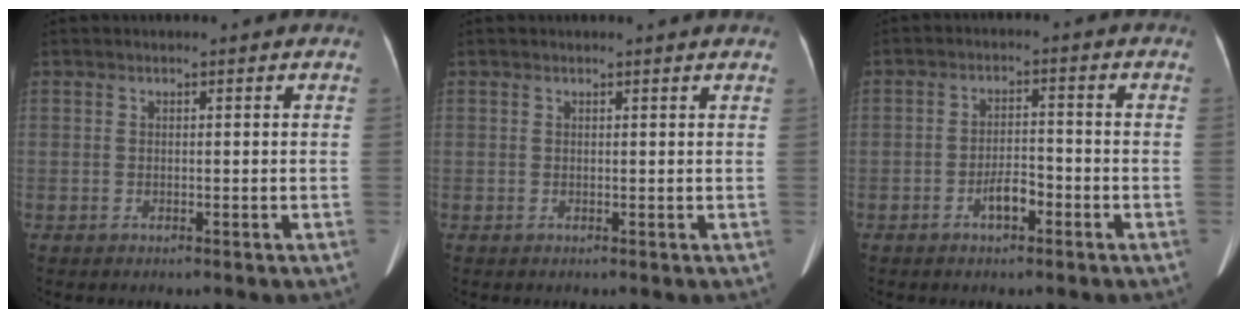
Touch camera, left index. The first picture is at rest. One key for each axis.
{"total": 1.0, "fx": 1.0, "fy": -0.1, "fz": 0.3, "tx": -0.014, "ty": -0.002, "tz": 0.010}
{"total": 3.6, "fx": -2.0, "fy": 1.4, "fz": 2.7, "tx": -0.050, "ty": 0.007, "tz": -0.036}